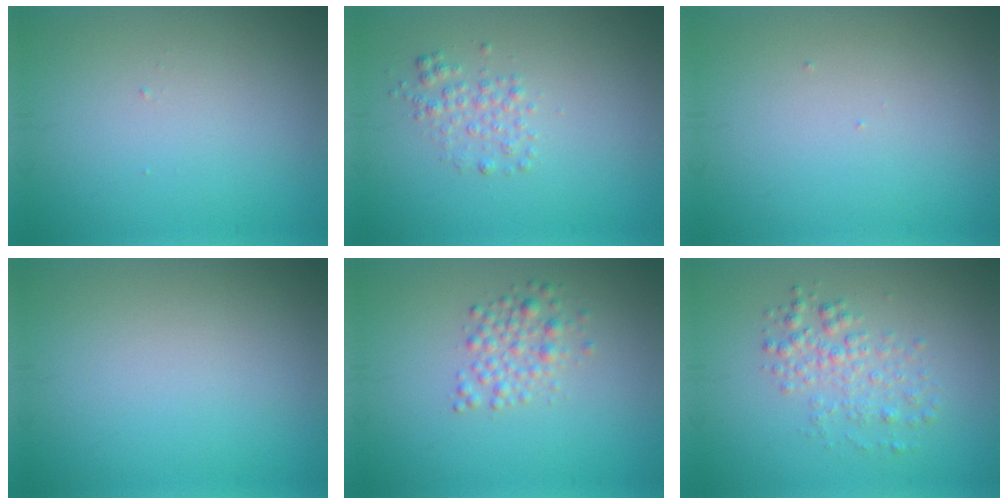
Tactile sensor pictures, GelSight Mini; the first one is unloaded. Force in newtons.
{"total": 1.8, "press": 1.8, "slide": 0.0}
{"total": 0.0}
{"total": 0.0}
{"total": 2.3, "press": 2.3, "slide": 0.0}
{"total": 2.7, "press": 2.7, "slide": 0.0}